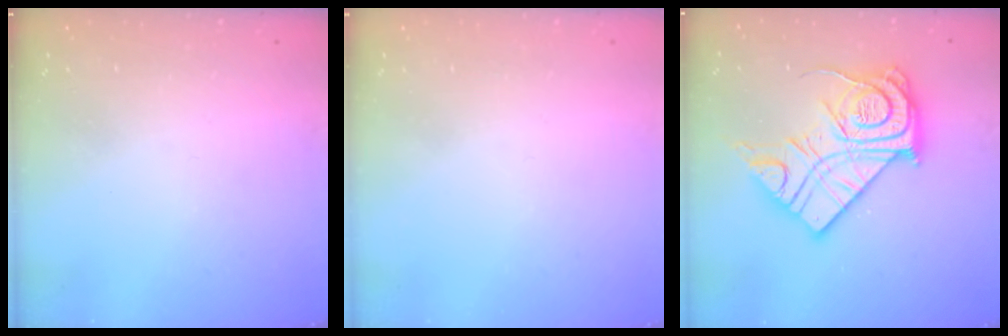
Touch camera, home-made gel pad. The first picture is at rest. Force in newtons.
{"total": 1.8, "press": 1.7, "slide": 0.1}
{"total": 19.5, "press": 19.4, "slide": 1.5}